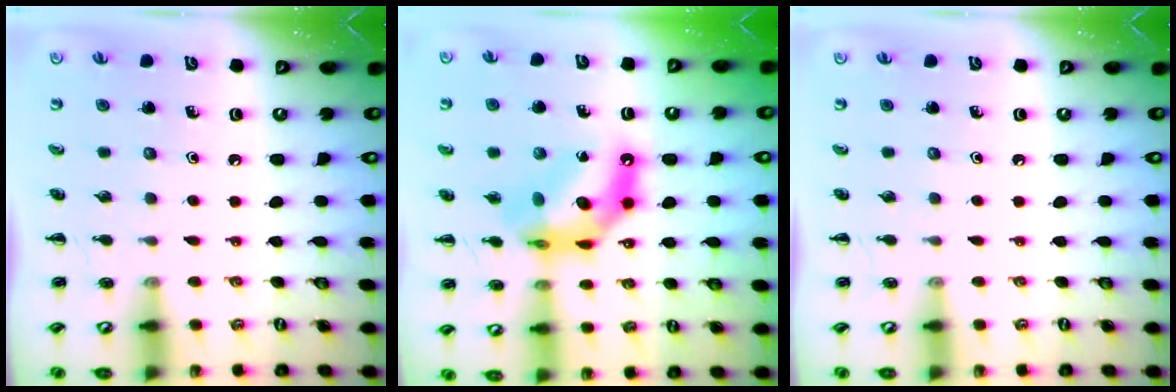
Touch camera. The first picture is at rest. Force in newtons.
{"total": 12.0, "press": 11.5, "slide": 3.5}
{"total": 0.0}